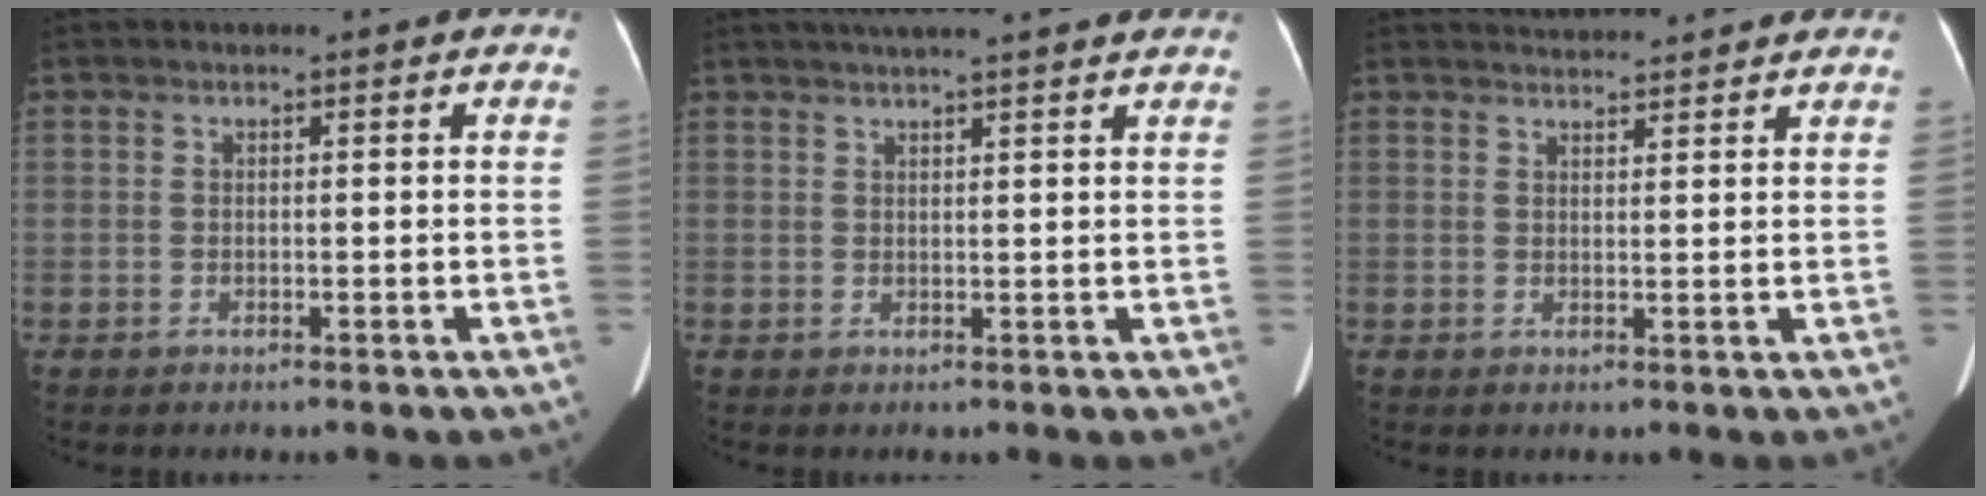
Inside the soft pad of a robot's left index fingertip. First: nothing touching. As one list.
[{"total": 12.4, "force": [10.8, 0.4, 6.0], "torque": [-0.093, 0.037, 0.134]}, {"total": 6.3, "force": [6.2, 0.2, 1.1], "torque": [-0.020, 0.028, 0.074]}]